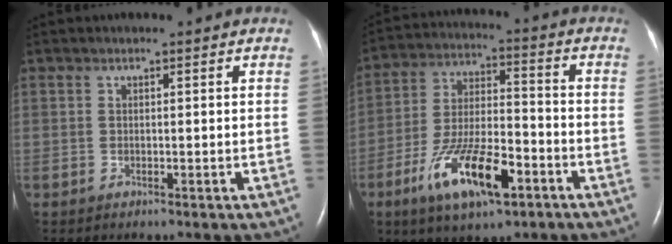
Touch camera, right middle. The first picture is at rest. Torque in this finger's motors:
{"motor_torque": [1.43, -0.71, 0.70, 0.21]}